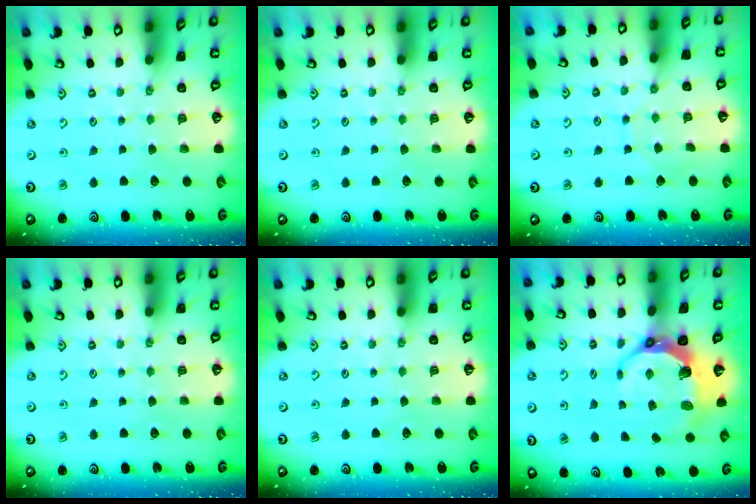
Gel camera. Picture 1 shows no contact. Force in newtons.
{"total": 0.0}
{"total": 4.8, "press": 4.8, "slide": 0.4}
{"total": 0.0}
{"total": 0.0}
{"total": 9.4, "press": 8.0, "slide": 5.0}